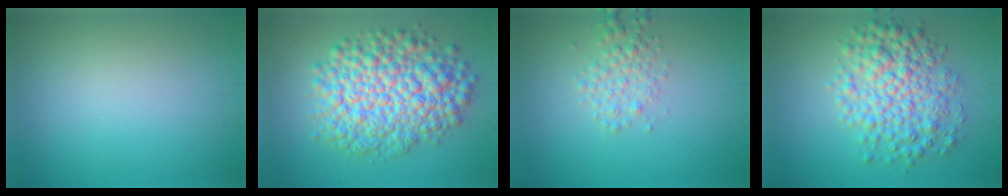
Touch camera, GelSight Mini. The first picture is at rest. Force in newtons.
{"total": 9.5, "press": 9.5, "slide": 0.3}
{"total": 2.1, "press": 2.1, "slide": 0.1}
{"total": 6.4, "press": 6.4, "slide": 0.1}